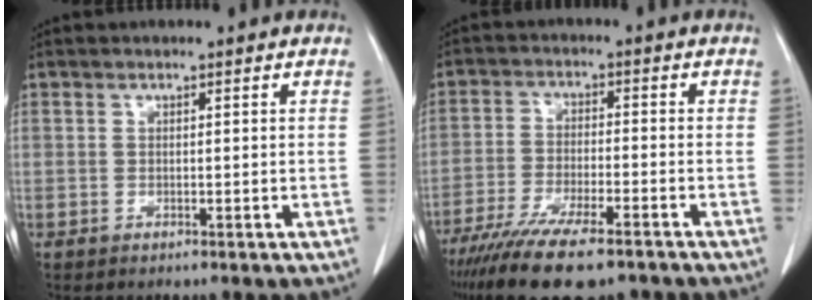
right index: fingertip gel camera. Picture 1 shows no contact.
{"total": 14.7, "force": [-11.3, 3.0, 9.0], "torque": [-0.161, -0.032, -0.186]}